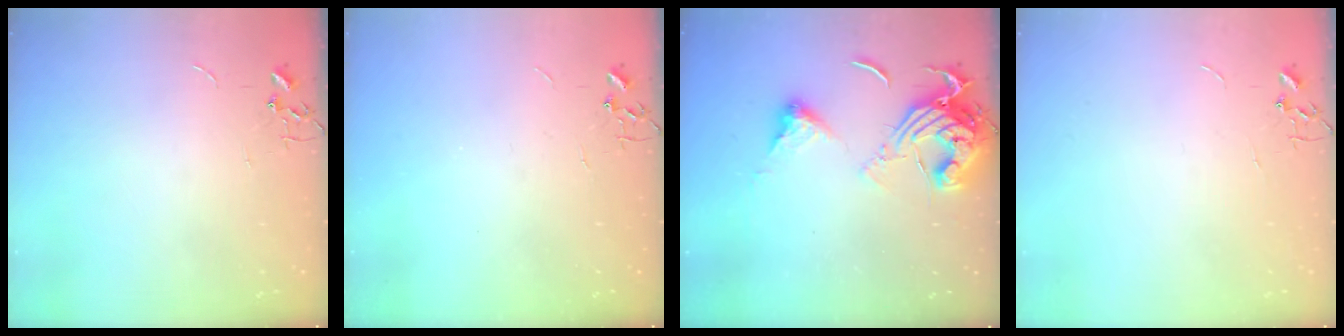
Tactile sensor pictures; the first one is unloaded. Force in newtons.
{"total": 0.0}
{"total": 16.5, "press": 16.4, "slide": 1.9}
{"total": 0.0}